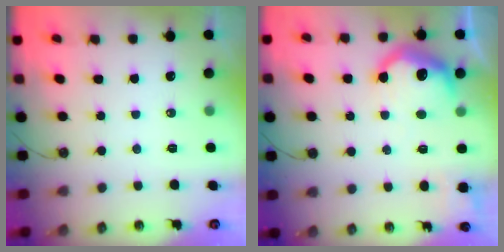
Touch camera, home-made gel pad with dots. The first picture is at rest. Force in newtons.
{"total": 12.4, "press": 12.4, "slide": 0.7}